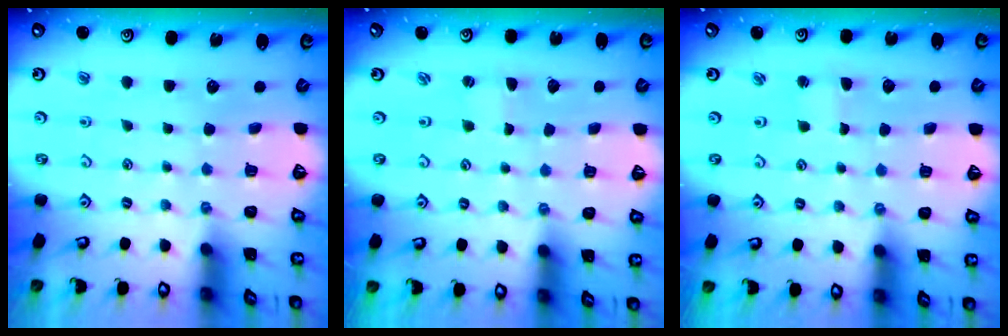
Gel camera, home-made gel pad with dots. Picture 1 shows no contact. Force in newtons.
{"total": 0.0}
{"total": 1.4, "press": 1.3, "slide": 0.3}